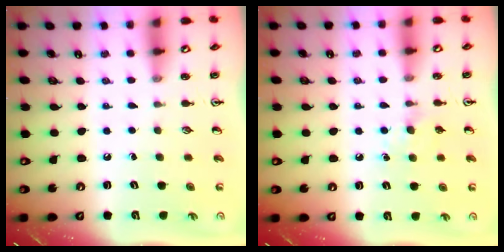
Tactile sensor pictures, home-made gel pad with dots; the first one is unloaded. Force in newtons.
{"total": 5.4, "press": 5.4, "slide": 0.7}